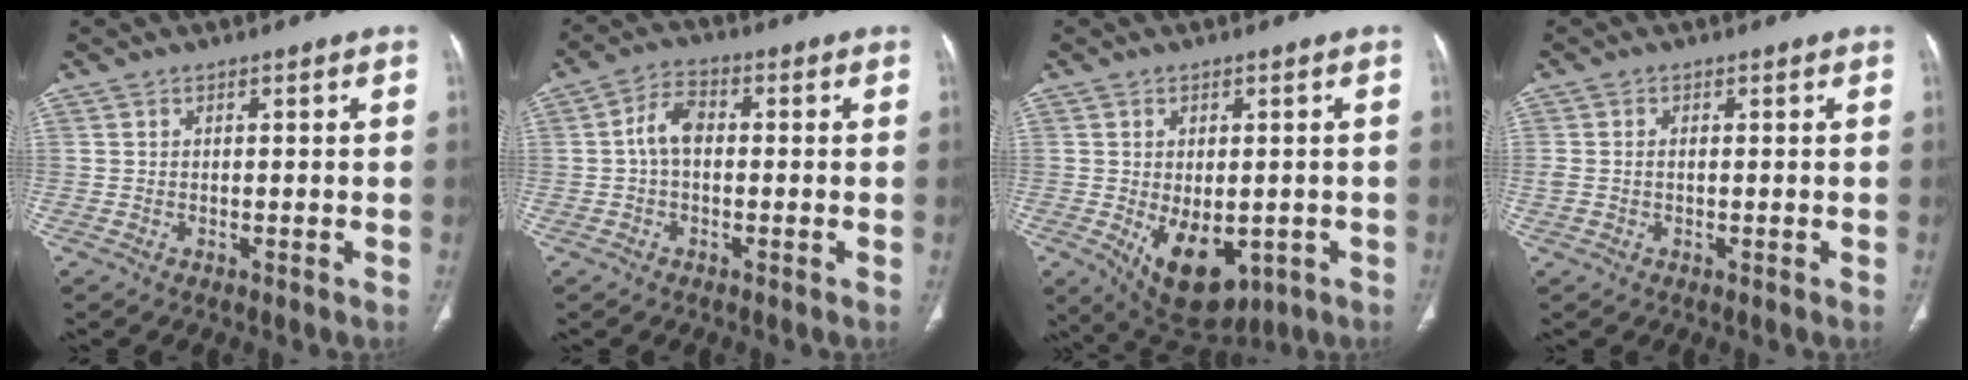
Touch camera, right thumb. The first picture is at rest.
{"total": 5.3, "force": [-0.2, 3.4, 4.1], "torque": [-0.071, 0.016, -0.012]}
{"total": 11.9, "force": [-3.4, 7.2, 8.8], "torque": [-0.112, -0.007, -0.026]}
{"total": 2.0, "force": [-0.1, 1.4, 1.5], "torque": [-0.048, 0.009, 0.001]}